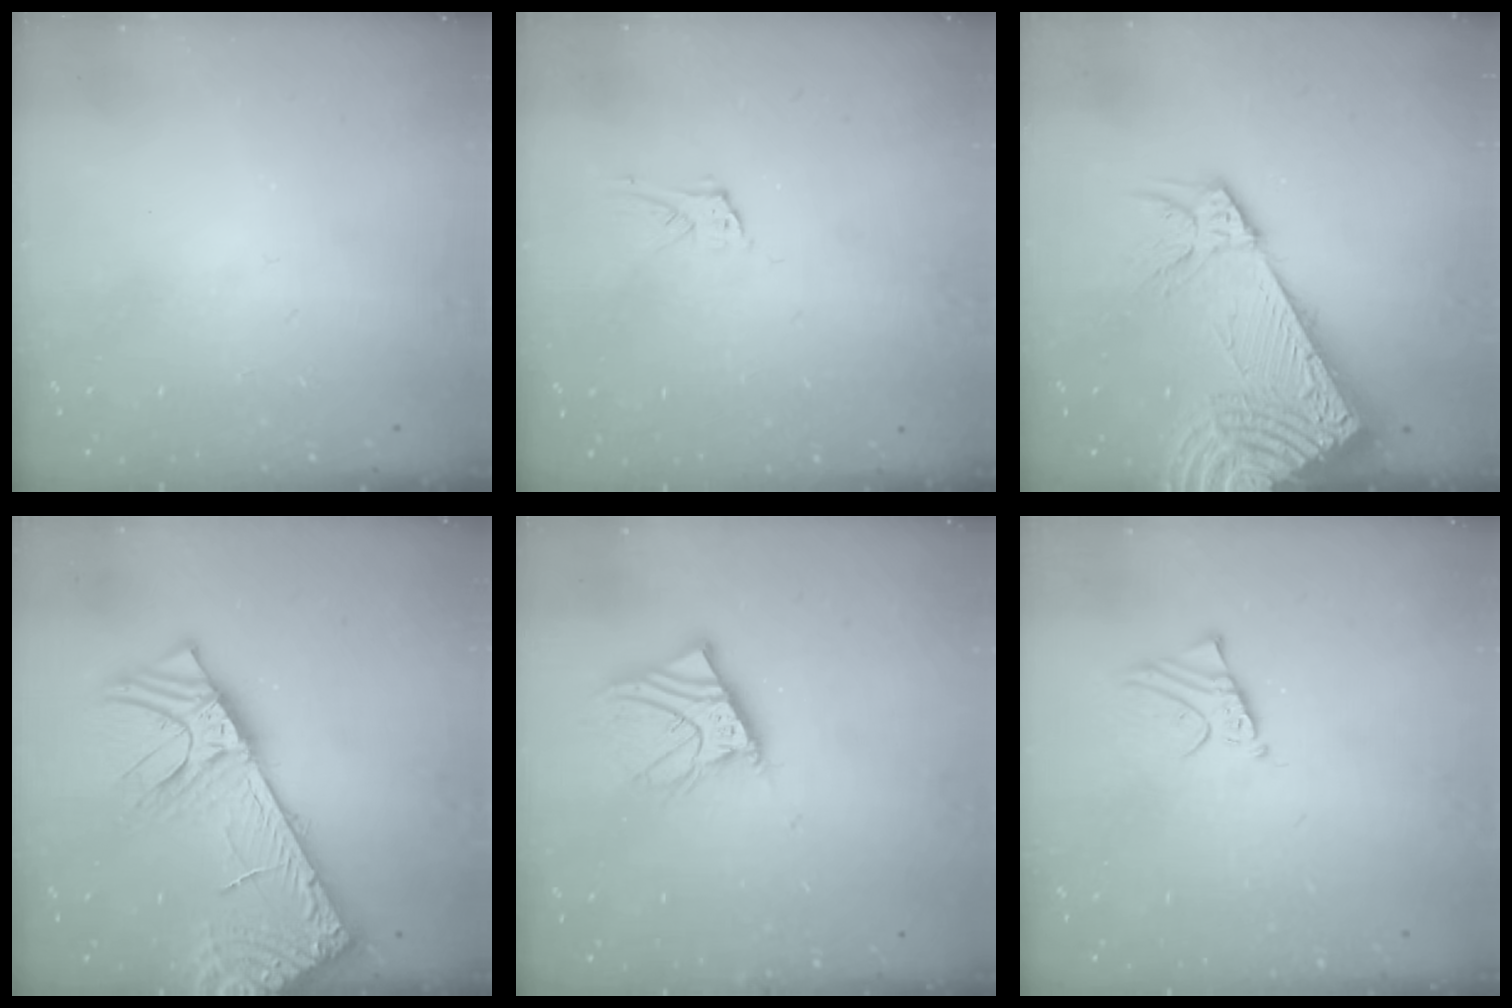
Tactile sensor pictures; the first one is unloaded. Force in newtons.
{"total": 4.2, "press": 4.2, "slide": 0.4}
{"total": 19.5, "press": 19.1, "slide": 3.6}
{"total": 17.2, "press": 16.8, "slide": 3.2}
{"total": 10.4, "press": 10.3, "slide": 1.7}
{"total": 2.1, "press": 2.1, "slide": 0.2}